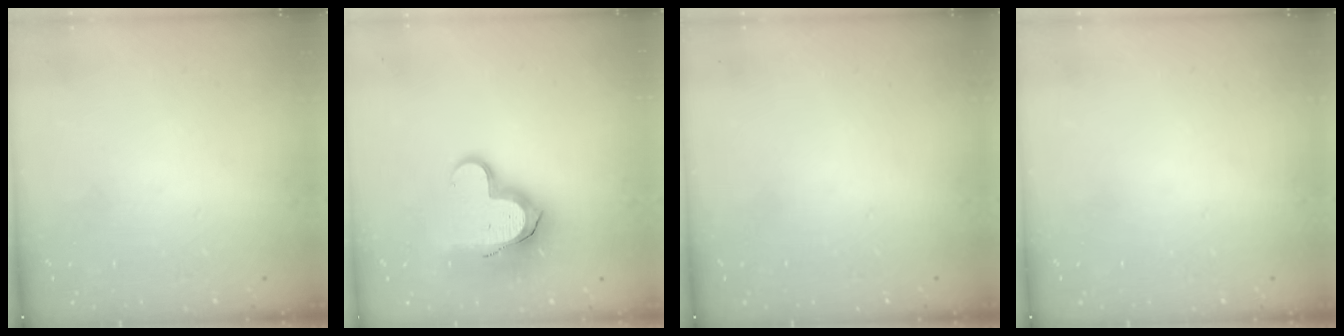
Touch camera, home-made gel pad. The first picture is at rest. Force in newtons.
{"total": 14.1, "press": 14.0, "slide": 1.2}
{"total": 0.0}
{"total": 0.0}